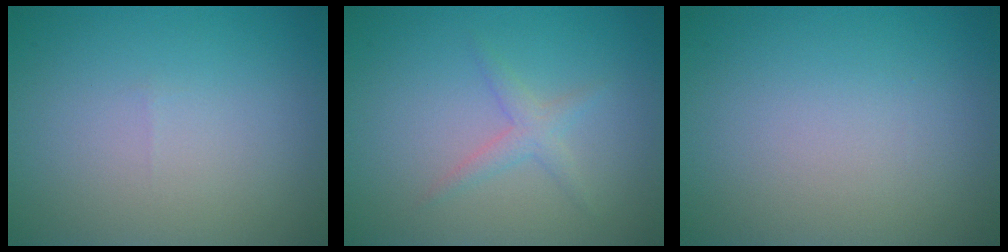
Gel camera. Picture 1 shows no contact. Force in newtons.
{"total": 1.6, "press": 1.6, "slide": 0.1}
{"total": 0.0}